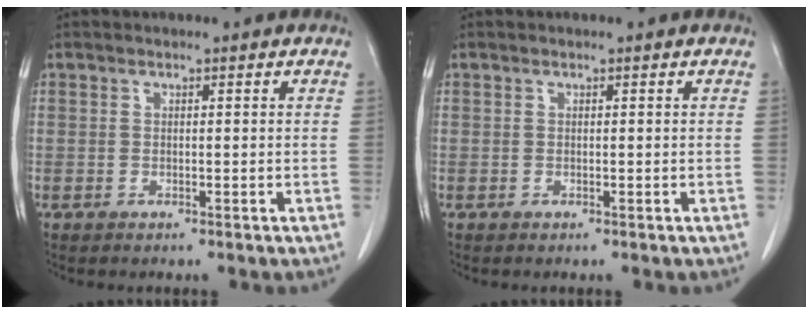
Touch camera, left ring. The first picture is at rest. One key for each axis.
{"total": 0.0}